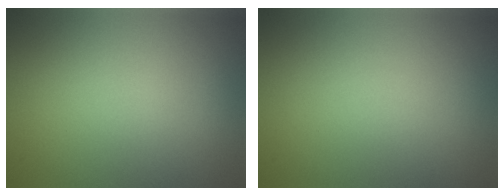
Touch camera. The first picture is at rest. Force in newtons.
{"total": 0.0}